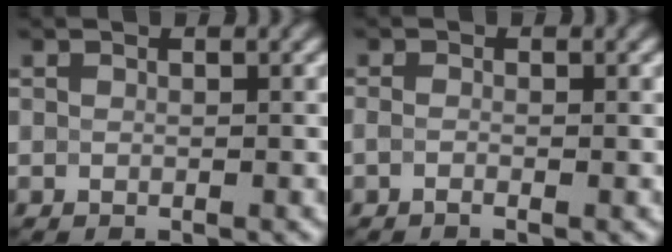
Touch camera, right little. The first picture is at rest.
{"total": 1.2, "force": [-0.9, 0.2, 0.7], "torque": [-0.007, -0.003, -0.012]}